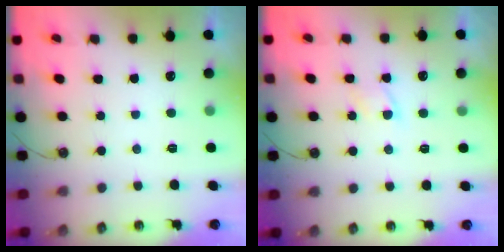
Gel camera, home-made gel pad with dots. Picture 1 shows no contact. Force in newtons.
{"total": 4.4, "press": 4.3, "slide": 0.6}